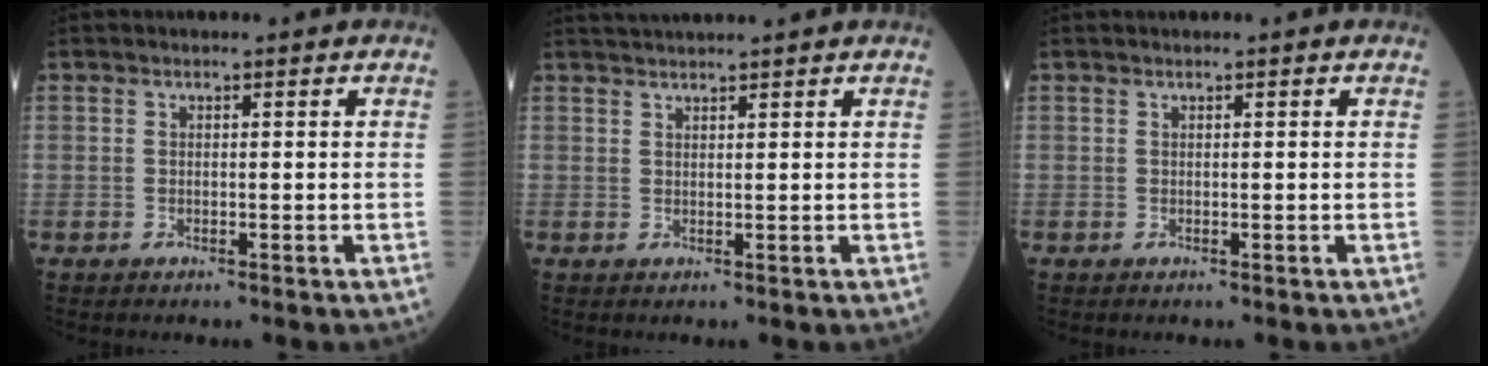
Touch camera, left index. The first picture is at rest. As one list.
[{"total": 4.3, "force": [4.0, -0.6, 1.5], "torque": [-0.019, 0.030, 0.065]}, {"total": 0.0}]